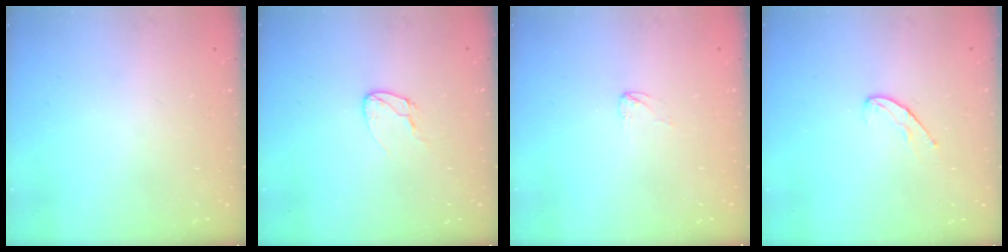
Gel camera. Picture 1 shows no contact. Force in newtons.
{"total": 5.6, "press": 5.6, "slide": 0.4}
{"total": 2.6, "press": 2.6, "slide": 0.2}
{"total": 5.4, "press": 5.4, "slide": 0.5}